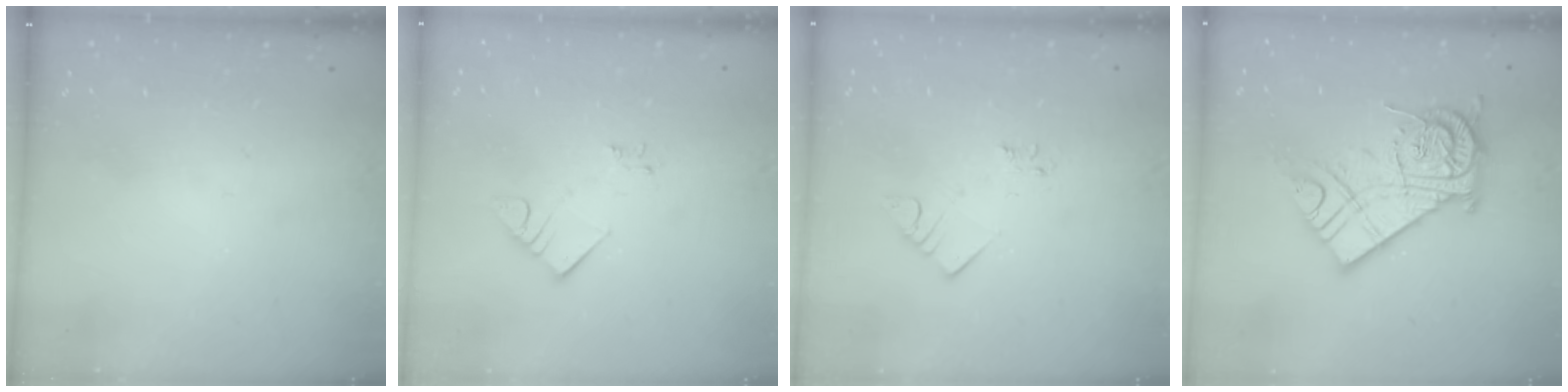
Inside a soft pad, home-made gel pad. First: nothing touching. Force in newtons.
{"total": 3.5, "press": 3.5, "slide": 0.2}
{"total": 3.3, "press": 3.2, "slide": 0.4}
{"total": 15.8, "press": 15.7, "slide": 1.3}